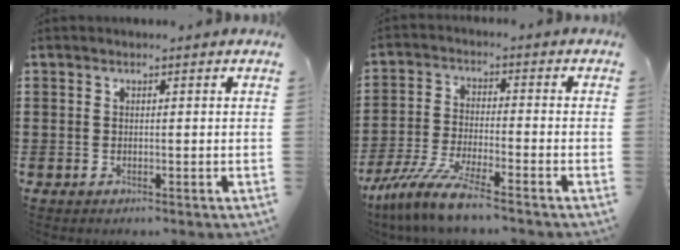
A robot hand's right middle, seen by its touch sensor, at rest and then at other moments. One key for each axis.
{"total": 7.9, "fx": -6.8, "fy": 0.0, "fz": 3.9, "tx": -0.090, "ty": -0.014, "tz": -0.133}